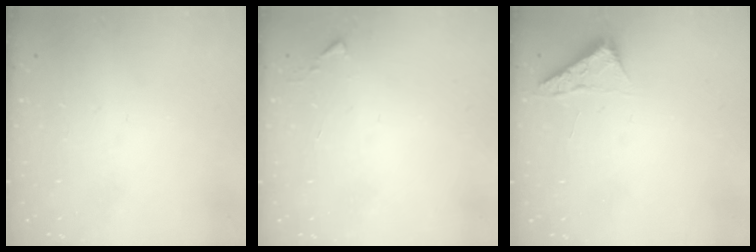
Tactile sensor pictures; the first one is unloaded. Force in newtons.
{"total": 1.1, "press": 1.1, "slide": 0.1}
{"total": 4.0, "press": 4.0, "slide": 0.5}